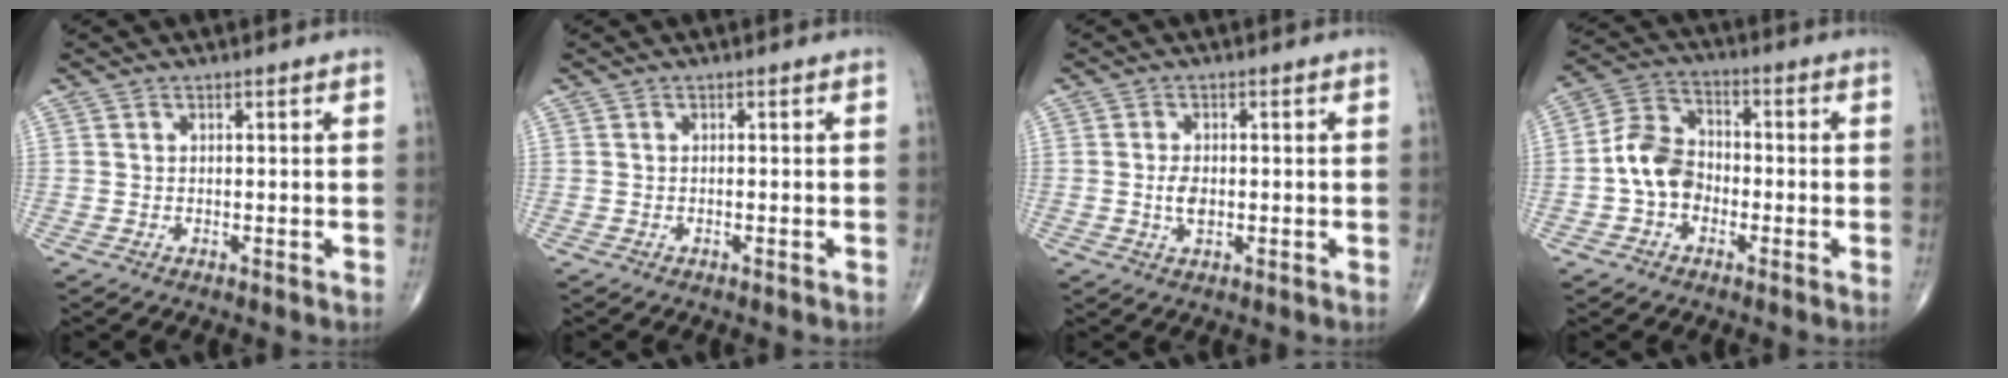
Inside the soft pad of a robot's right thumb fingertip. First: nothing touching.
{"total": 0.0}
{"total": 3.1, "force": [-0.3, 1.8, 2.6], "torque": [-0.045, 0.000, -0.006]}
{"total": 8.9, "force": [-2.1, 6.7, 5.5], "torque": [-0.086, 0.036, -0.053]}